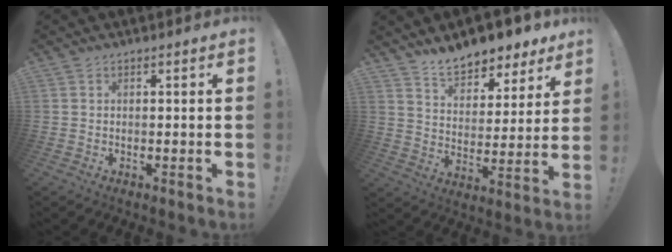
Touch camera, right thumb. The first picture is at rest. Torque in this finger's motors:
{"motor_torque": [1.01, 1.14, 0.50, 0.50, 0.00]}